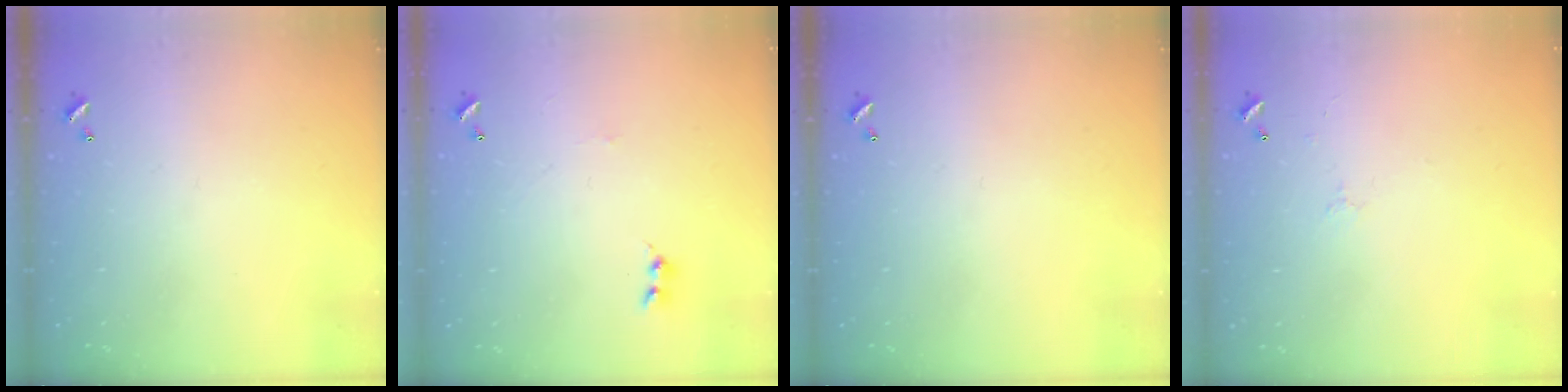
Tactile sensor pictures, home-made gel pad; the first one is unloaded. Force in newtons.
{"total": 0.0}
{"total": 0.0}
{"total": 0.7, "press": 0.2, "slide": 0.6}